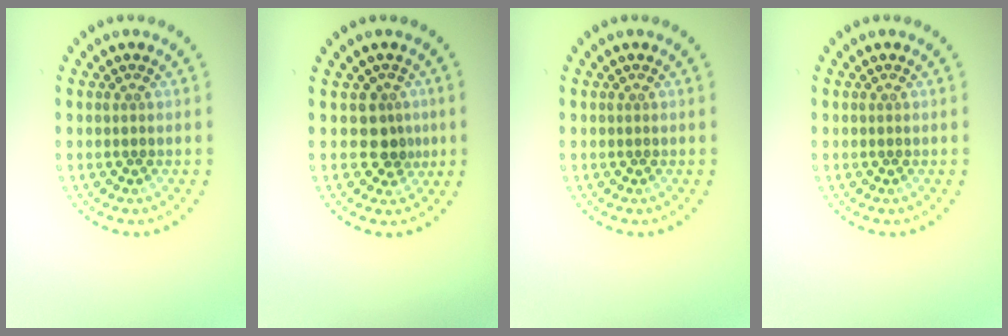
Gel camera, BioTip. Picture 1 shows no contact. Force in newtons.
{"total": 2.4, "press": 1.9, "slide": 1.4}
{"total": 0.0}
{"total": 0.0}